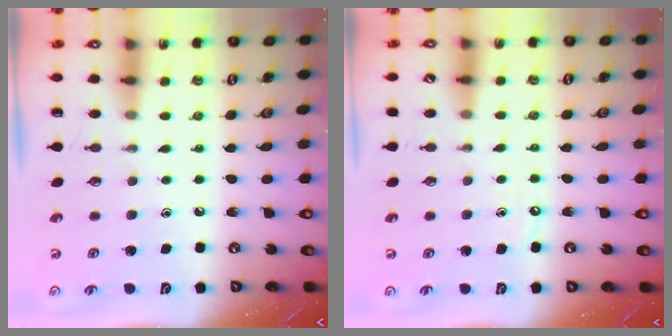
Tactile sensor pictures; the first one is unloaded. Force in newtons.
{"total": 2.9, "press": 2.8, "slide": 0.5}